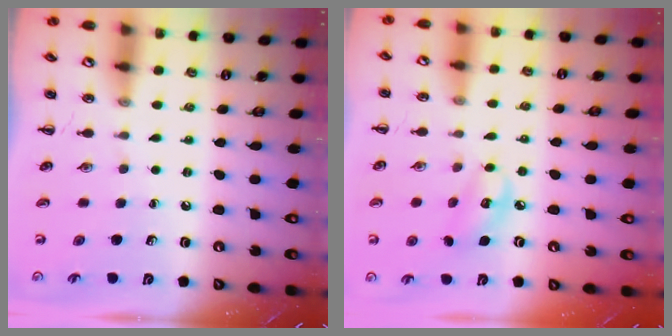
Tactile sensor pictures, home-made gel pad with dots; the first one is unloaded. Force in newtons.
{"total": 6.7, "press": 6.7, "slide": 1.1}